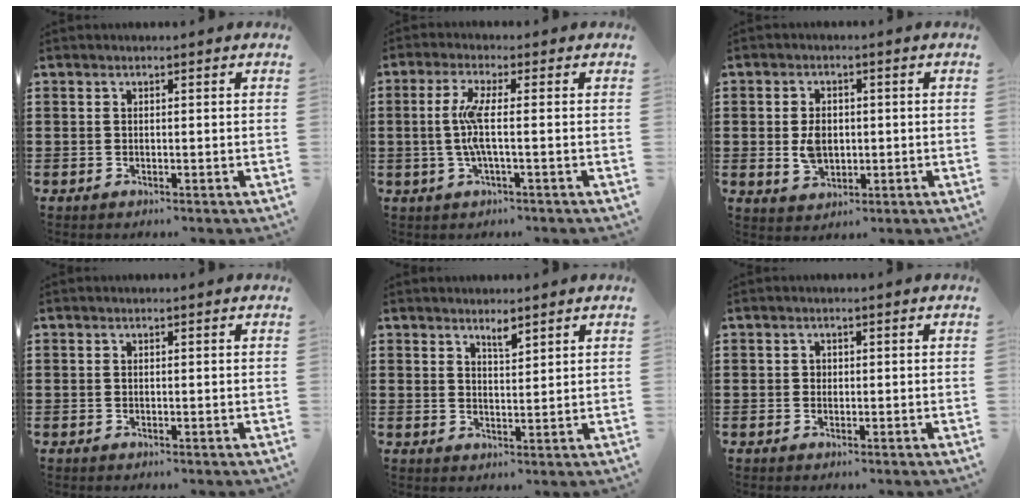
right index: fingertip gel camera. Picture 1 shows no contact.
{"total": 5.3, "force": [-0.4, 0.2, 5.3], "torque": [-0.128, -0.017, -0.021]}
{"total": 4.2, "force": [-0.1, 3.0, 3.0], "torque": [-0.063, 0.002, -0.007]}
{"total": 0.0}
{"total": 2.3, "force": [2.0, 0.4, 1.0], "torque": [-0.015, -0.001, 0.034]}
{"total": 0.6, "force": [0.1, 0.6, 0.2], "torque": [-0.005, 0.003, 0.001]}